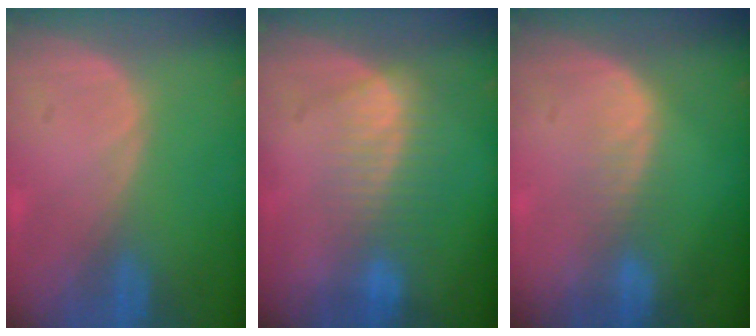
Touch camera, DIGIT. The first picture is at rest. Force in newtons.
{"total": 7.4, "press": 6.2, "slide": 3.9}
{"total": 2.4, "press": 2.4, "slide": 0.2}